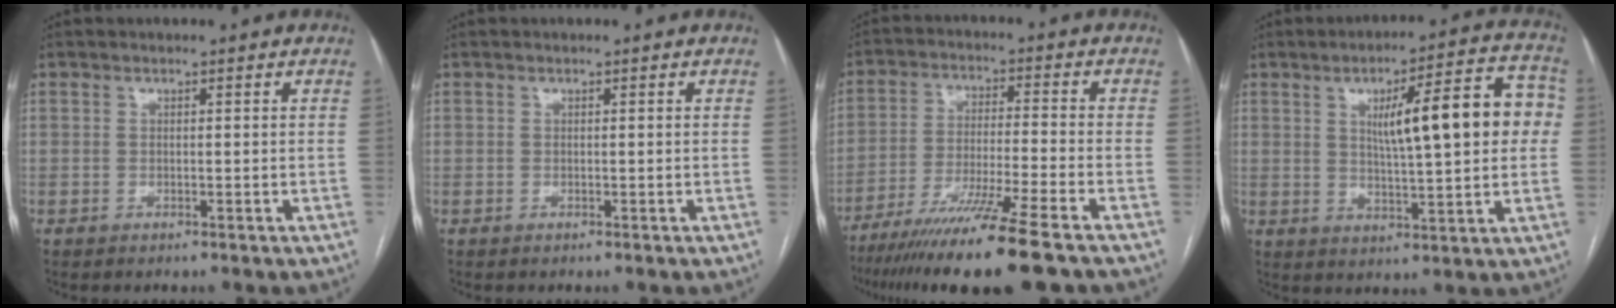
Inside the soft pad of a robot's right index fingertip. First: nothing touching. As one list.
[{"total": 0.0}, {"total": 15.2, "force": [-11.4, -1.2, 10.0], "torque": [-0.181, -0.048, -0.190]}, {"total": 15.0, "force": [2.7, 2.9, 14.4], "torque": [-0.198, 0.034, 0.041]}]